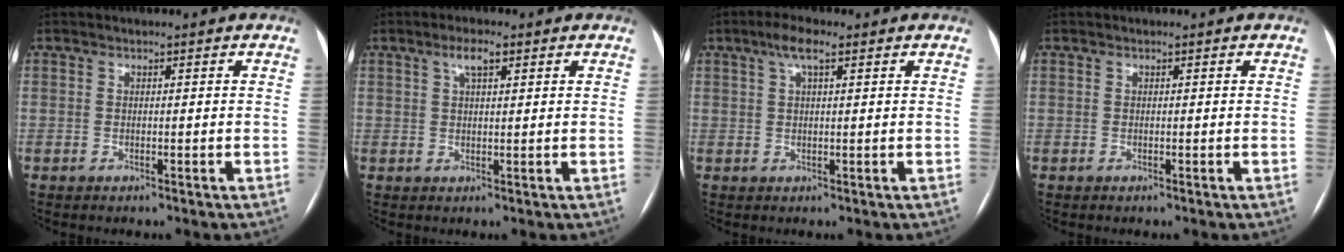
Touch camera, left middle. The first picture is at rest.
{"total": 3.1, "force": [1.7, 0.8, 2.5], "torque": [-0.052, 0.009, 0.032]}
{"total": 3.8, "force": [2.1, 0.8, 3.1], "torque": [-0.064, 0.014, 0.040]}
{"total": 0.0}